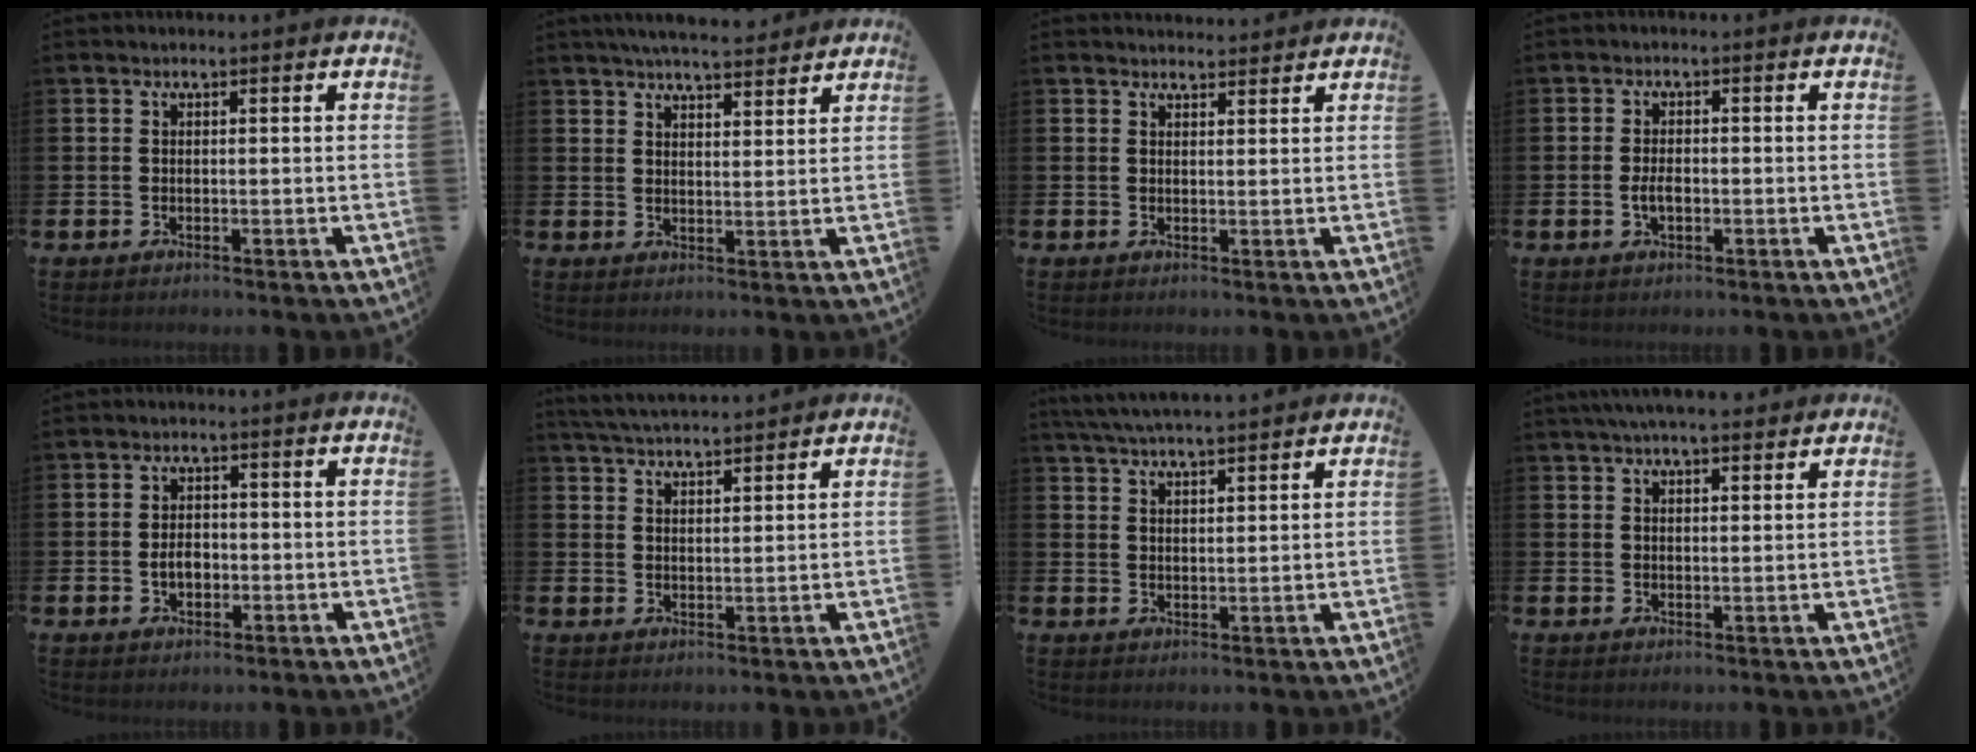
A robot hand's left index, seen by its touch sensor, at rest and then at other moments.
{"total": 5.4, "force": [5.2, 0.6, 1.2], "torque": [-0.023, -0.023, 0.093]}
{"total": 2.1, "force": [2.0, 0.4, -0.1], "torque": [0.006, -0.011, 0.036]}
{"total": 2.5, "force": [-0.4, 1.3, 2.1], "torque": [-0.036, 0.001, -0.008]}
{"total": 2.8, "force": [-0.6, 2.0, 2.0], "torque": [-0.018, -0.004, -0.017]}
{"total": 4.5, "force": [4.4, 0.2, 0.6], "torque": [-0.021, -0.020, 0.081]}
{"total": 4.8, "force": [4.6, 0.2, 1.2], "torque": [-0.042, -0.013, 0.086]}
{"total": 4.5, "force": [4.2, 0.5, 1.6], "torque": [-0.040, -0.008, 0.076]}